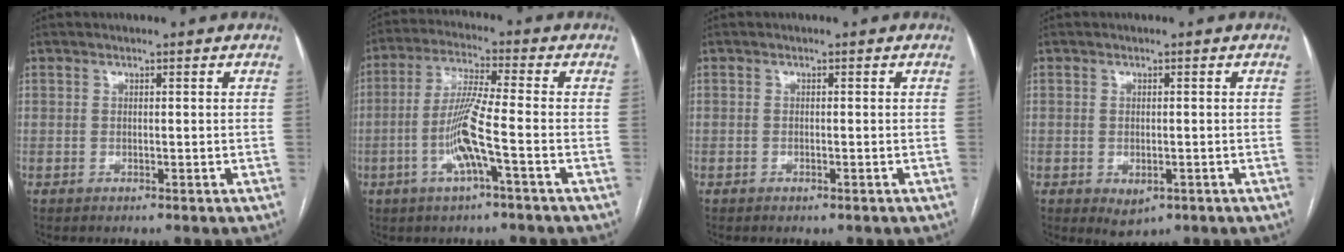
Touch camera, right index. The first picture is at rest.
{"total": 8.8, "force": [-2.6, 0.0, 8.4], "torque": [-0.171, 0.001, -0.054]}
{"total": 0.7, "force": [-0.4, 0.2, 0.5], "torque": [-0.009, -0.001, -0.003]}
{"total": 3.0, "force": [-1.2, 1.9, 2.1], "torque": [-0.029, -0.003, -0.003]}